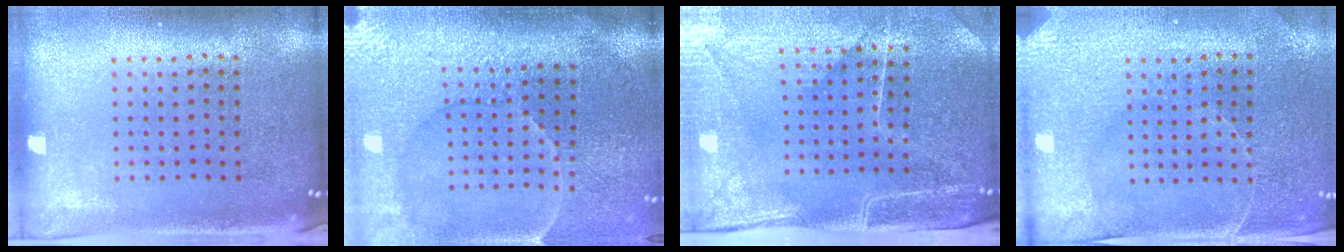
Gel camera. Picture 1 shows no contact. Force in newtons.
{"total": 4.3, "press": 3.9, "slide": 1.9}
{"total": 4.4, "press": 3.8, "slide": 2.2}
{"total": 3.0, "press": 2.9, "slide": 0.3}